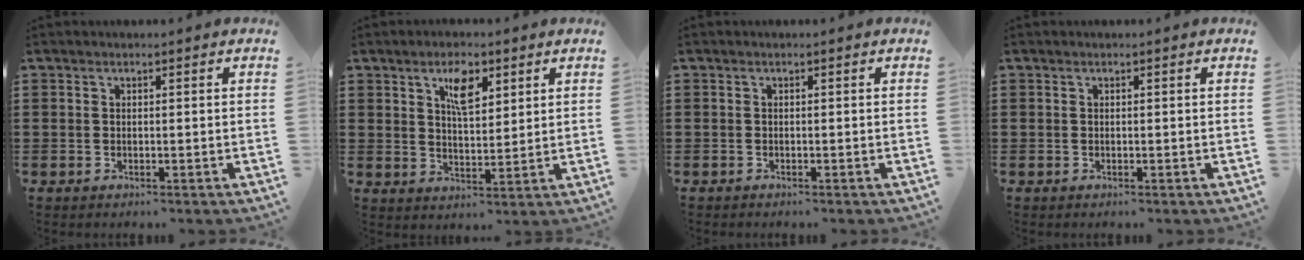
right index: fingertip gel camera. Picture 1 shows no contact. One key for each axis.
{"total": 5.5, "fx": 3.0, "fy": 2.2, "fz": 4.0, "tx": -0.072, "ty": 0.003, "tz": 0.049}
{"total": 0.5, "fx": -0.5, "fy": 0.0, "fz": -0.1, "tx": 0.002, "ty": -0.003, "tz": -0.011}
{"total": 0.0}